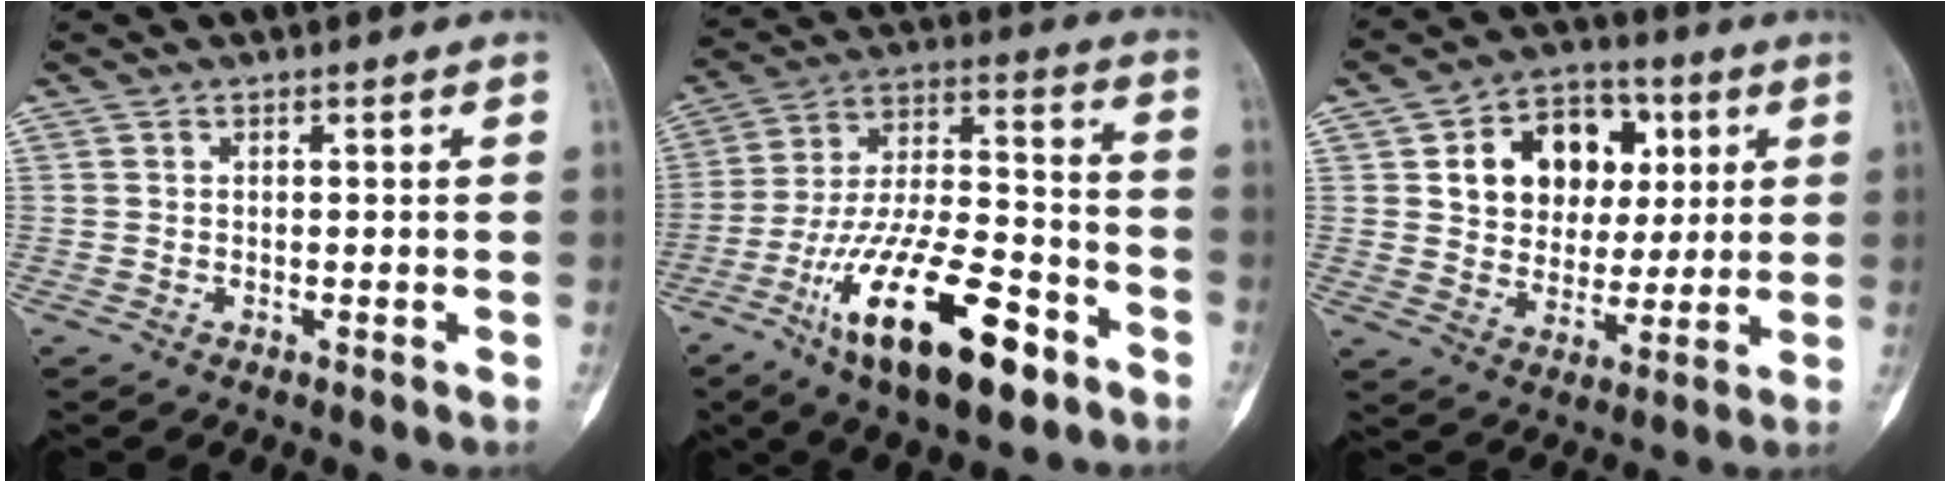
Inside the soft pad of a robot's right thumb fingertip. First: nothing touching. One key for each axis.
{"total": 22.0, "fx": -11.4, "fy": 8.0, "fz": 16.9, "tx": -0.311, "ty": 0.063, "tz": -0.196}
{"total": 15.1, "fx": 4.4, "fy": 11.5, "fz": 8.7, "tx": -0.086, "ty": 0.001, "tz": 0.073}